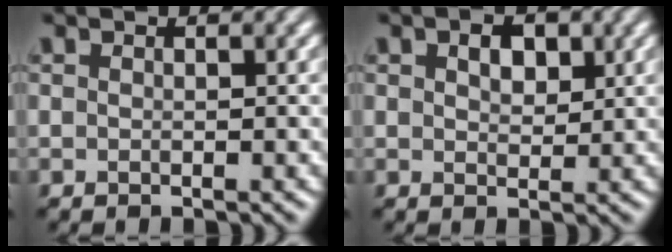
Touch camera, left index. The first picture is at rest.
{"total": 2.5, "force": [1.0, 1.6, 1.7], "torque": [-0.030, 0.002, 0.016]}